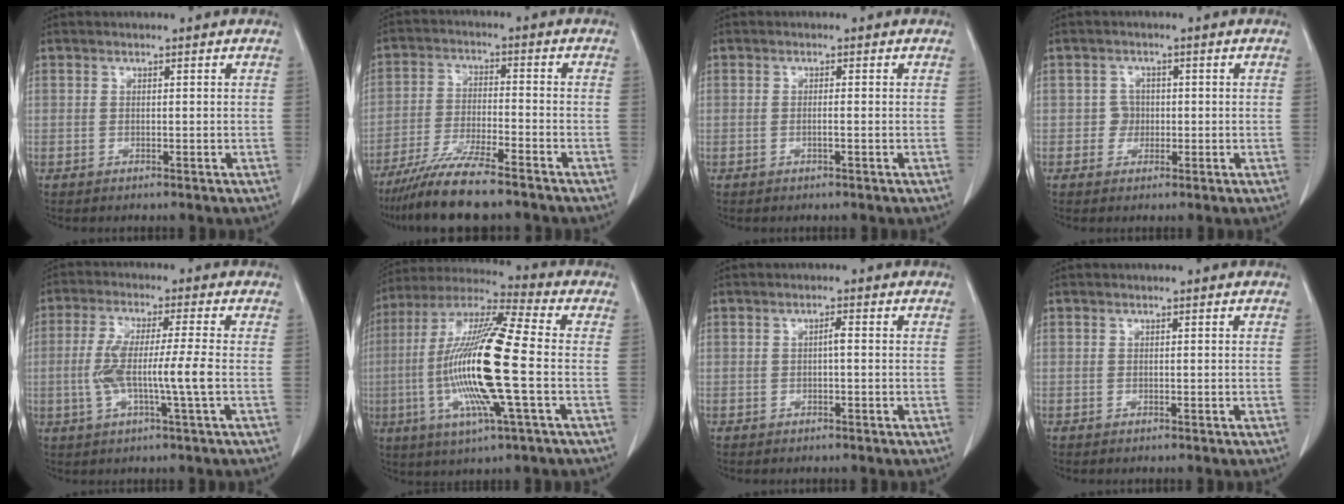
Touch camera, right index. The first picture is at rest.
{"total": 10.6, "force": [-8.8, 0.6, 5.9], "torque": [-0.103, -0.029, -0.152]}
{"total": 0.8, "force": [-0.2, -0.1, 0.8], "torque": [-0.015, 0.002, -0.001]}
{"total": 2.0, "force": [-0.3, 2.0, 0.2], "torque": [0.004, 0.008, -0.008]}
{"total": 8.5, "force": [-1.3, -0.2, 8.4], "torque": [-0.168, 0.004, -0.024]}
{"total": 18.7, "force": [-2.7, 1.0, 18.5], "torque": [-0.377, -0.008, -0.058]}
{"total": 1.1, "force": [-0.1, 0.1, 1.1], "torque": [-0.017, 0.003, -0.002]}
{"total": 0.0}